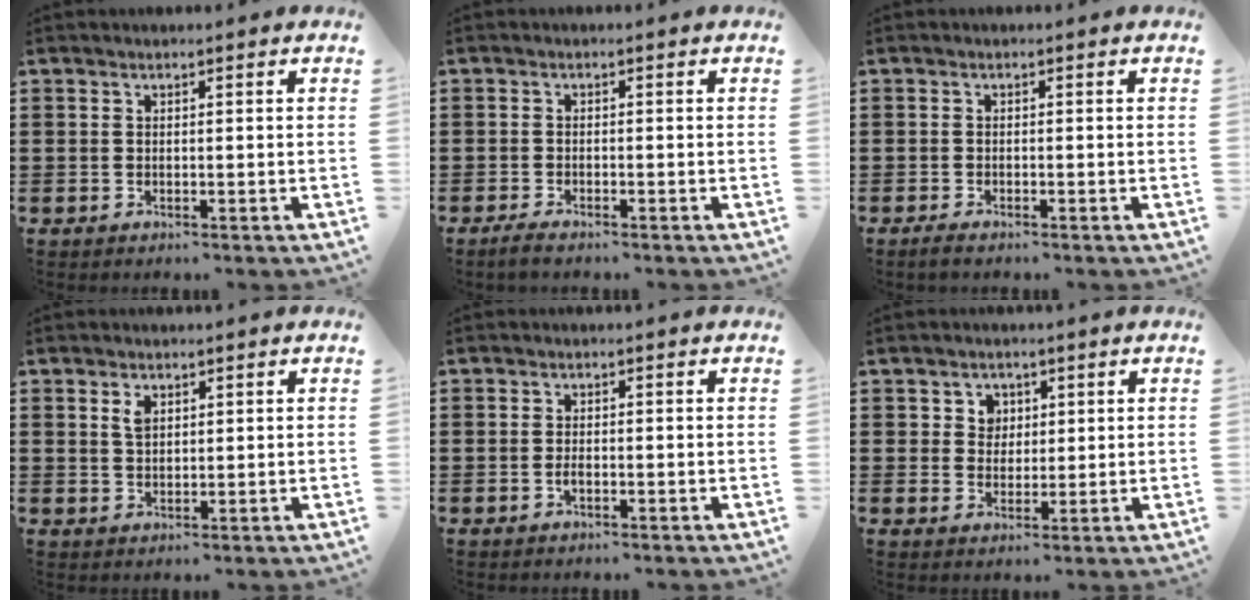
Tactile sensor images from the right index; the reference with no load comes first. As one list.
[{"total": 1.3, "force": [-1.2, 0.2, 0.5], "torque": [-0.010, 0.000, -0.022]}, {"total": 0.8, "force": [-0.8, 0.1, 0.3], "torque": [-0.008, -0.005, -0.014]}, {"total": 2.1, "force": [1.1, 1.2, 1.3], "torque": [-0.031, 0.004, 0.020]}, {"total": 1.2, "force": [-0.4, 0.5, 1.0], "torque": [-0.020, -0.003, -0.007]}, {"total": 3.0, "force": [1.2, 2.7, 0.5], "torque": [-0.015, 0.009, 0.017]}]